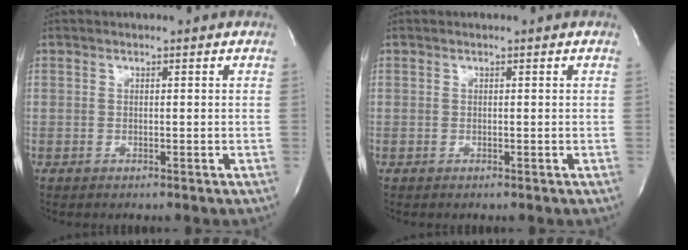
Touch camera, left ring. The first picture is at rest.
{"total": 0.0}